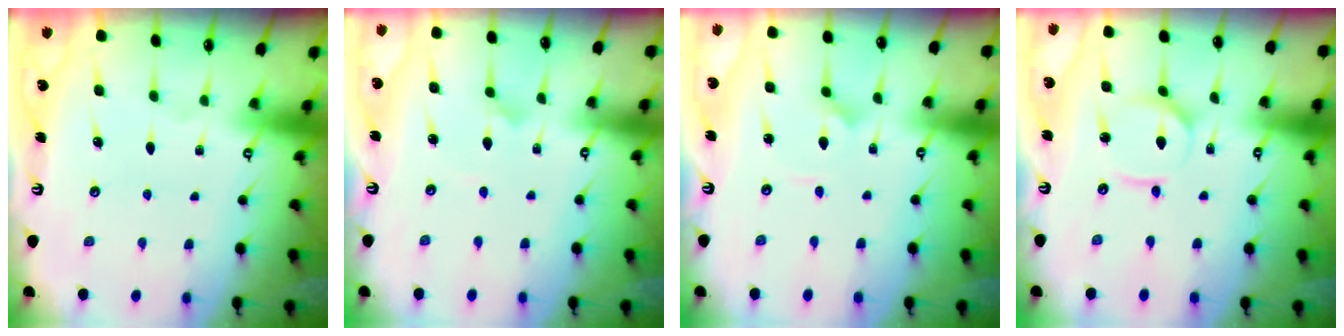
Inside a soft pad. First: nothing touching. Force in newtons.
{"total": 1.9, "press": 1.9, "slide": 0.2}
{"total": 1.6, "press": 1.6, "slide": 0.1}
{"total": 3.9, "press": 3.8, "slide": 0.4}